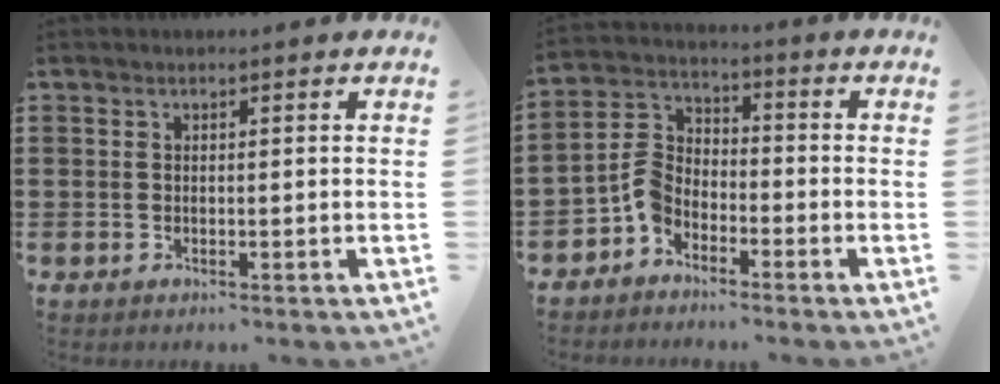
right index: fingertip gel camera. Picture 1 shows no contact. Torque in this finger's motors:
{"motor_torque": [0.72, -0.05, 0.25, 0.08]}